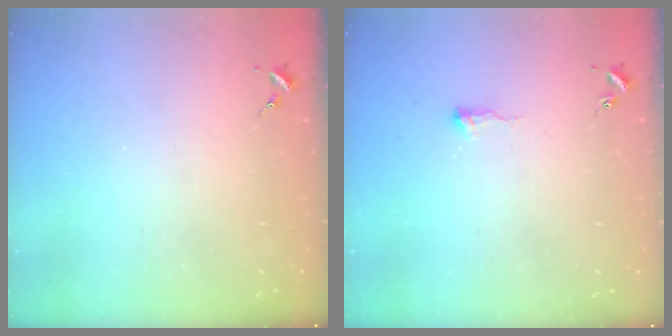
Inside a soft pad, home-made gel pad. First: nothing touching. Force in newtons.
{"total": 4.4, "press": 4.3, "slide": 0.6}